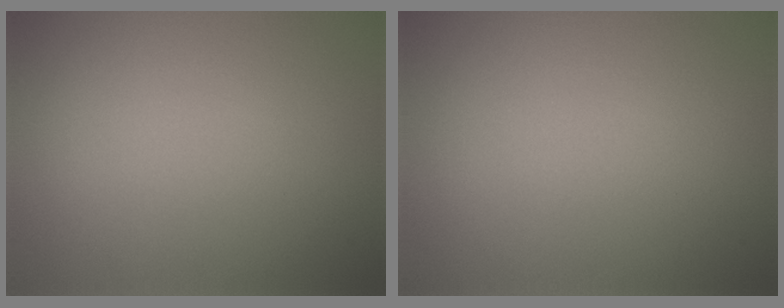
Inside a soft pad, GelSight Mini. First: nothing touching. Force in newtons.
{"total": 0.0}